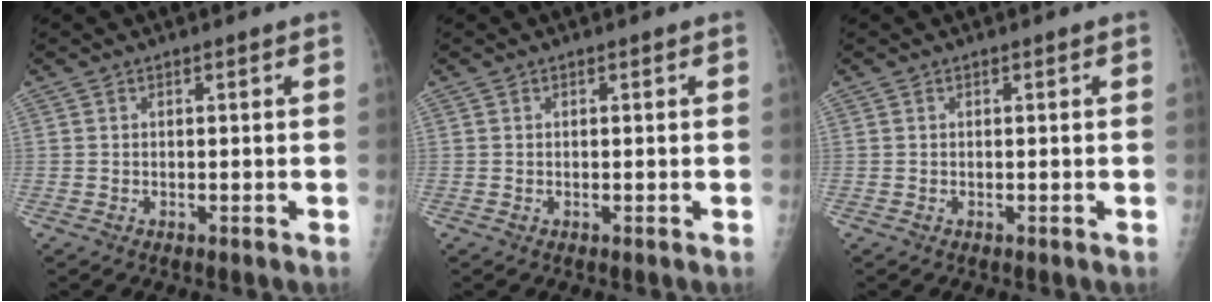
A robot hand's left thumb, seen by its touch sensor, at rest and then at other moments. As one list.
[{"total": 0.0}, {"total": 0.0}]